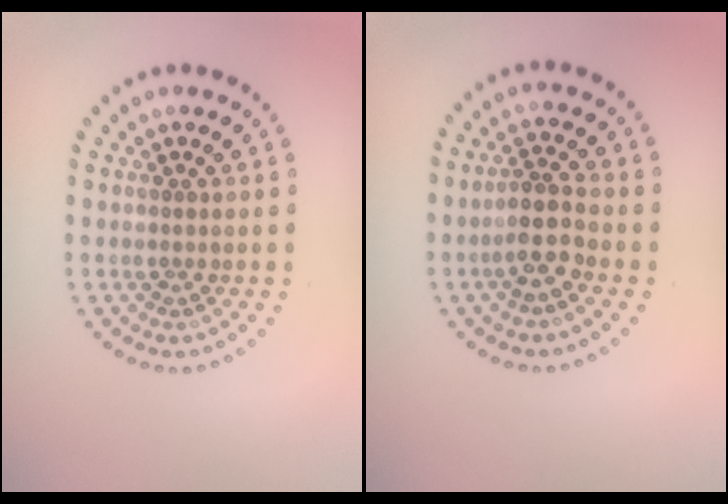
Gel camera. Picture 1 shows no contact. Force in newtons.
{"total": 2.7, "press": 2.5, "slide": 1.2}